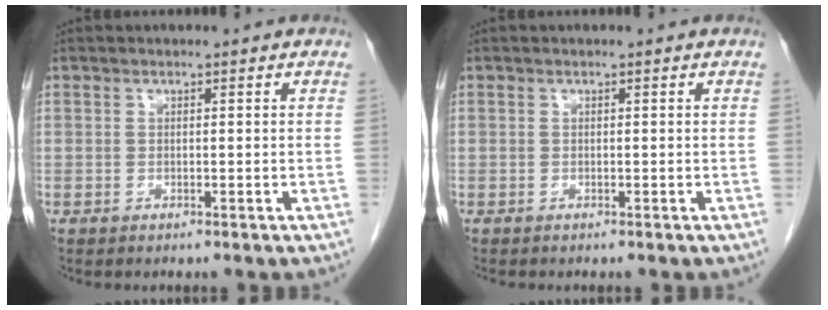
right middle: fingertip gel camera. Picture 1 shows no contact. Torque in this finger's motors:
{"motor_torque": [0.04, 0.04, 0.00, -0.01]}